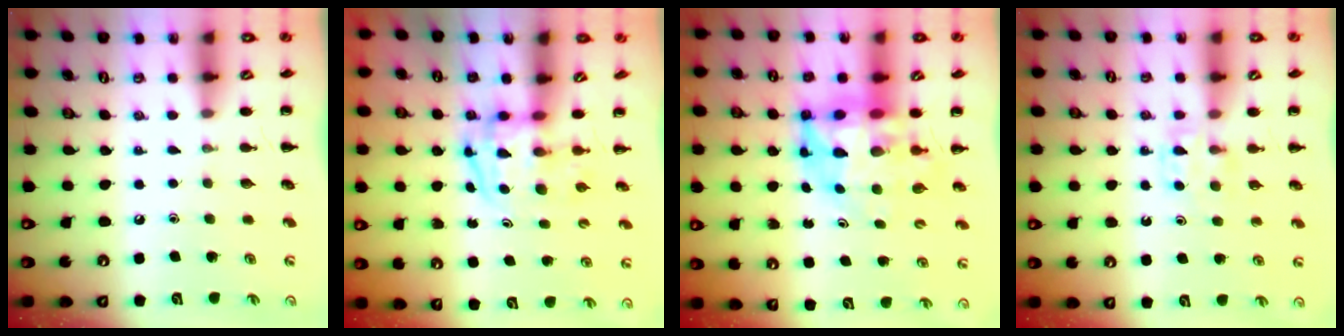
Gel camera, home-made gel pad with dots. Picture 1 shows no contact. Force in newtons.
{"total": 3.9, "press": 3.9, "slide": 0.6}
{"total": 9.2, "press": 8.7, "slide": 2.7}
{"total": 4.2, "press": 4.0, "slide": 1.3}